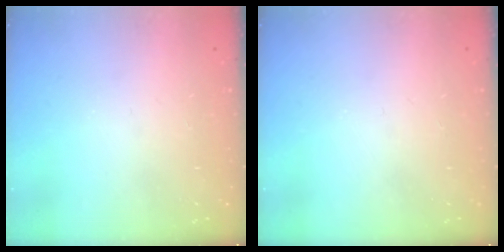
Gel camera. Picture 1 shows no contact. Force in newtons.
{"total": 0.0}